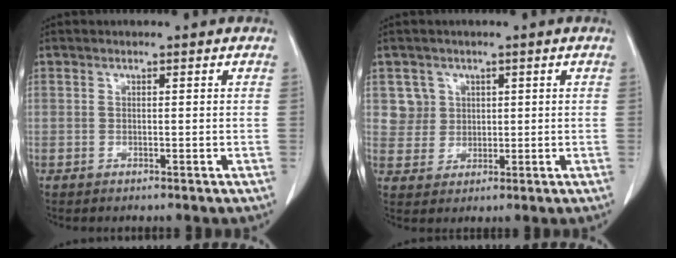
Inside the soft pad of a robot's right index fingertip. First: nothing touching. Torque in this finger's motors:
{"motor_torque": [-0.05, 0.03, -0.01, 0.00]}